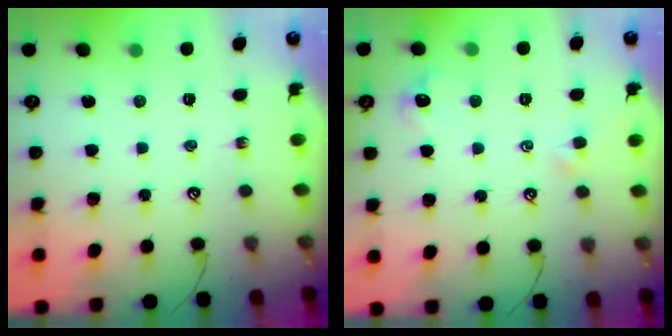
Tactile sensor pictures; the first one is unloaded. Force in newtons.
{"total": 0.9, "press": 0.6, "slide": 0.7}